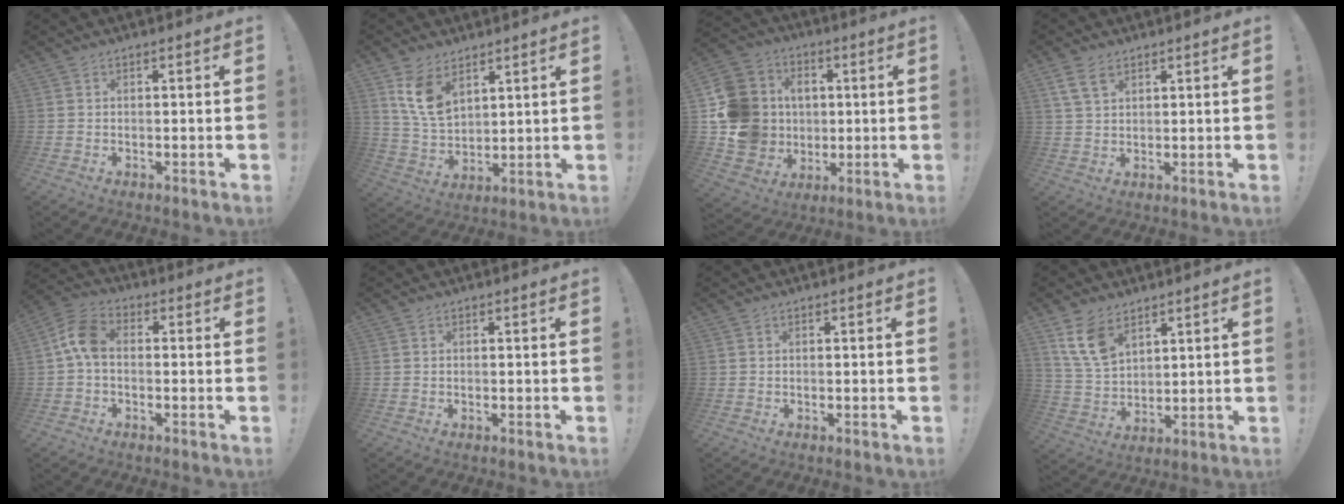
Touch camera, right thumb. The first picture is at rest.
{"total": 10.4, "force": [6.0, 6.3, 5.7], "torque": [-0.113, -0.027, 0.119]}
{"total": 17.5, "force": [1.3, 16.1, 6.8], "torque": [-0.129, 0.005, 0.056]}
{"total": 5.8, "force": [3.3, 3.4, 3.4], "torque": [-0.058, -0.003, 0.065]}
{"total": 8.8, "force": [0.2, 5.6, 6.8], "torque": [-0.131, 0.012, 0.010]}
{"total": 0.0}
{"total": 0.0}
{"total": 10.4, "force": [6.5, 6.1, 5.5], "torque": [-0.108, -0.028, 0.127]}